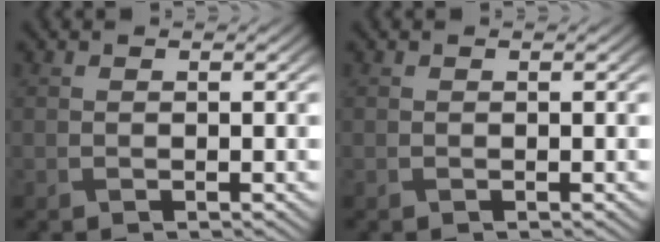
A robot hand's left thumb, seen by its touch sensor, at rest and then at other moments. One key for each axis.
{"total": 0.0}